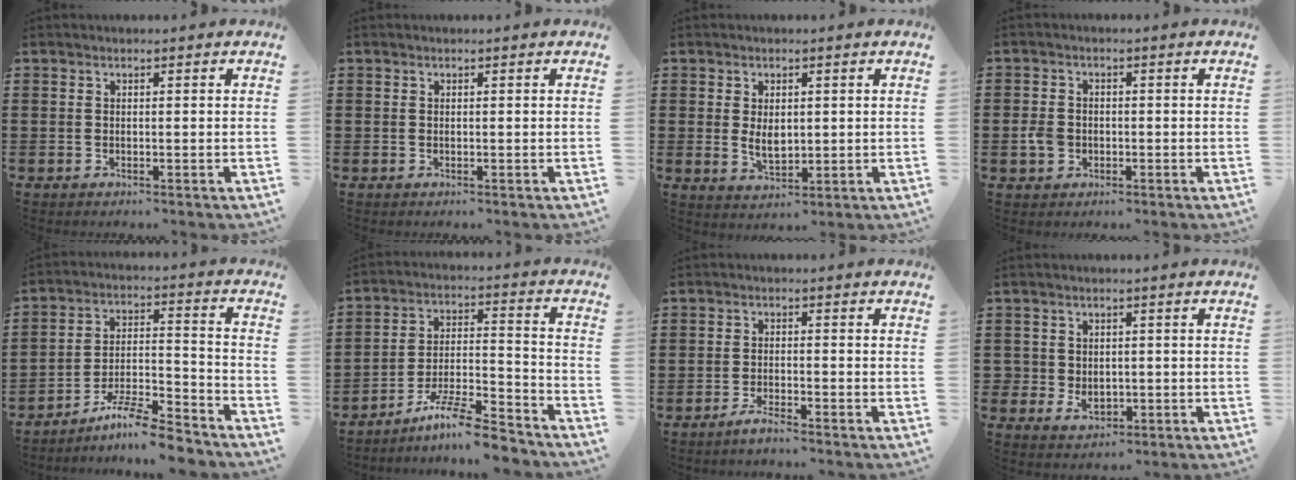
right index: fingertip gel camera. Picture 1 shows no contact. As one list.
[{"total": 0.0}, {"total": 3.8, "force": [0.3, 2.3, 3.1], "torque": [-0.053, 0.004, 0.004]}, {"total": 3.3, "force": [-0.7, 2.6, 1.8], "torque": [-0.050, 0.001, -0.018]}, {"total": 9.0, "force": [-7.9, 0.5, 4.2], "torque": [-0.072, 0.012, -0.150]}, {"total": 10.1, "force": [-8.6, 0.8, 5.2], "torque": [-0.093, 0.015, -0.164]}, {"total": 2.1, "force": [-1.9, 0.1, 1.0], "torque": [-0.018, 0.002, -0.034]}, {"total": 3.0, "force": [-0.3, 2.7, 1.4], "torque": [-0.037, 0.005, -0.008]}]